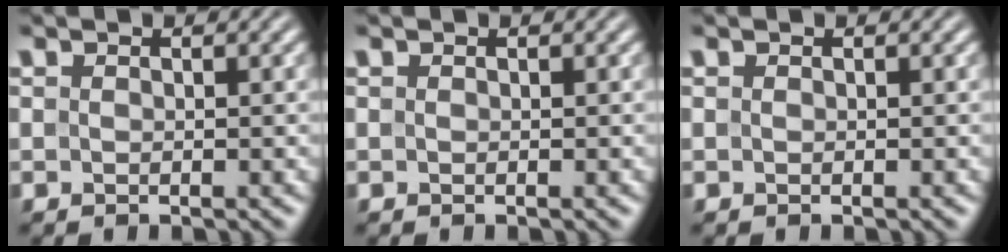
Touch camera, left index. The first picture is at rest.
{"total": 0.0}
{"total": 0.0}